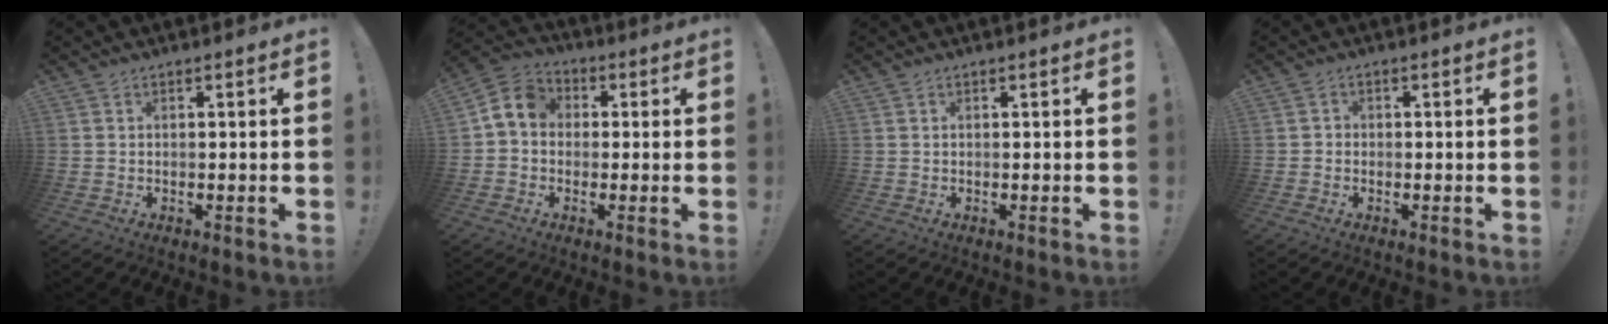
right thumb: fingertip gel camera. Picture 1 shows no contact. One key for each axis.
{"total": 7.5, "fx": 0.4, "fy": 6.2, "fz": 4.2, "tx": -0.070, "ty": 0.018, "tz": 0.011}
{"total": 0.0}
{"total": 1.4, "fx": -0.7, "fy": 1.1, "fz": 0.6, "tx": -0.013, "ty": 0.006, "tz": -0.012}